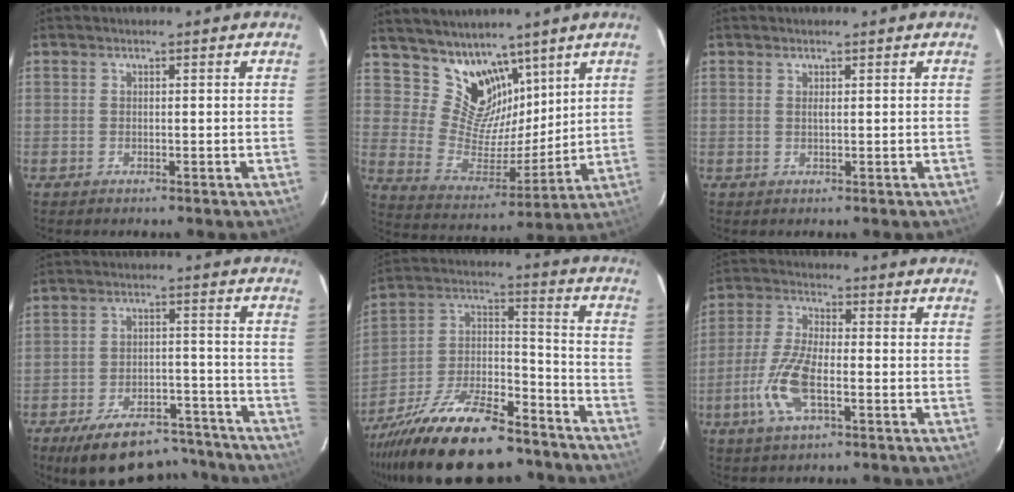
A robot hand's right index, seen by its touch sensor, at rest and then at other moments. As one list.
[{"total": 13.1, "force": [9.4, 7.9, 4.5], "torque": [-0.082, 0.002, 0.187]}, {"total": 0.6, "force": [0.2, 0.1, 0.5], "torque": [-0.011, 0.001, 0.005]}, {"total": 17.7, "force": [-14.9, 6.4, 7.2], "torque": [-0.138, 0.016, -0.195]}, {"total": 26.6, "force": [-19.7, 9.9, 15.0], "torque": [-0.285, -0.001, -0.306]}, {"total": 10.0, "force": [-3.6, 3.4, 8.7], "torque": [-0.193, -0.002, -0.073]}]